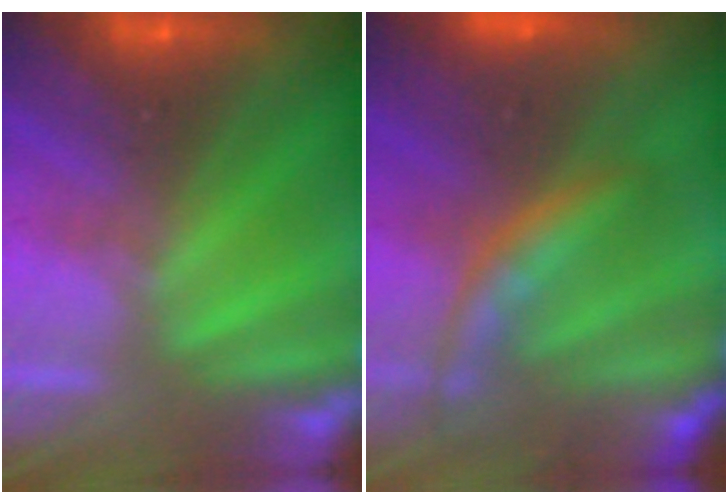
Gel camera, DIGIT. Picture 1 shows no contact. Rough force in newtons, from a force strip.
{"total": 7.4}